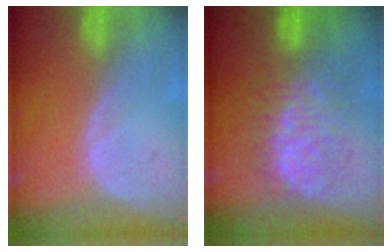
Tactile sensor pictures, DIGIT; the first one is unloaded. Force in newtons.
{"total": 9.0, "press": 9.0, "slide": 0.6}